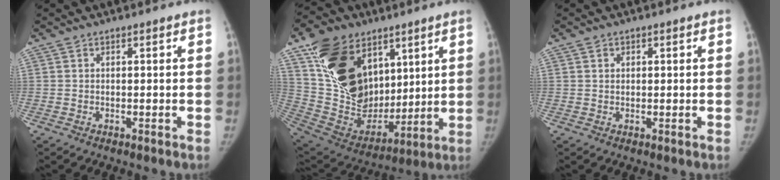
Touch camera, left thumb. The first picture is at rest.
{"total": 25.3, "force": [11.1, 17.1, 15.0], "torque": [-0.249, -0.028, 0.213]}
{"total": 1.5, "force": [0.5, 1.3, 0.6], "torque": [-0.002, 0.000, 0.007]}